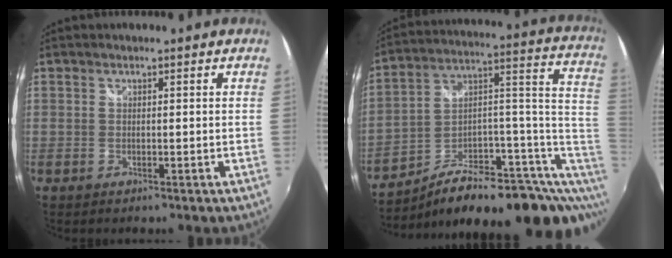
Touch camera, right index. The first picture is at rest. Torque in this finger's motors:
{"motor_torque": [0.87, -1.00, 0.74, 0.11]}